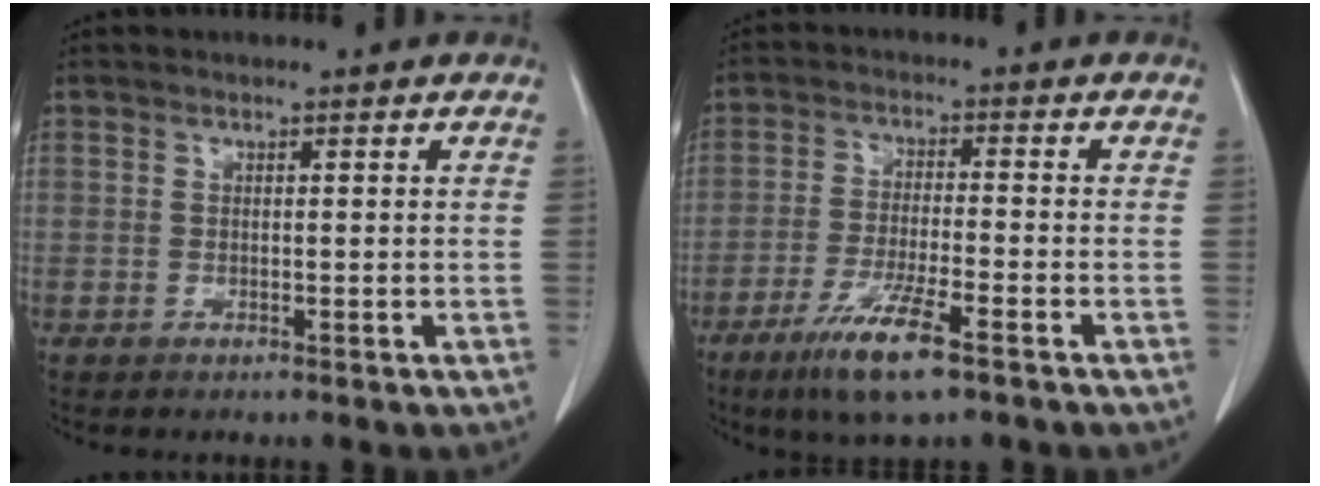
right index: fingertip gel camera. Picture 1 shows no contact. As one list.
[{"total": 9.0, "force": [-5.5, 0.8, 7.0], "torque": [-0.137, -0.020, -0.096]}]